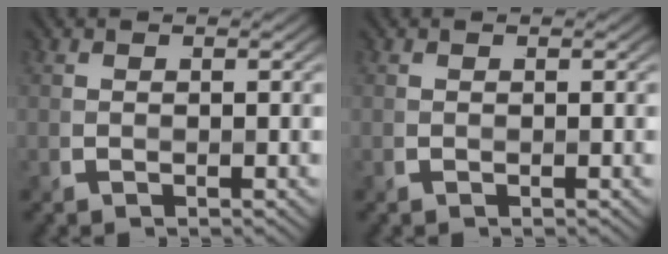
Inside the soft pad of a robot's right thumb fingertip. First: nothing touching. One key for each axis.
{"total": 0.0}